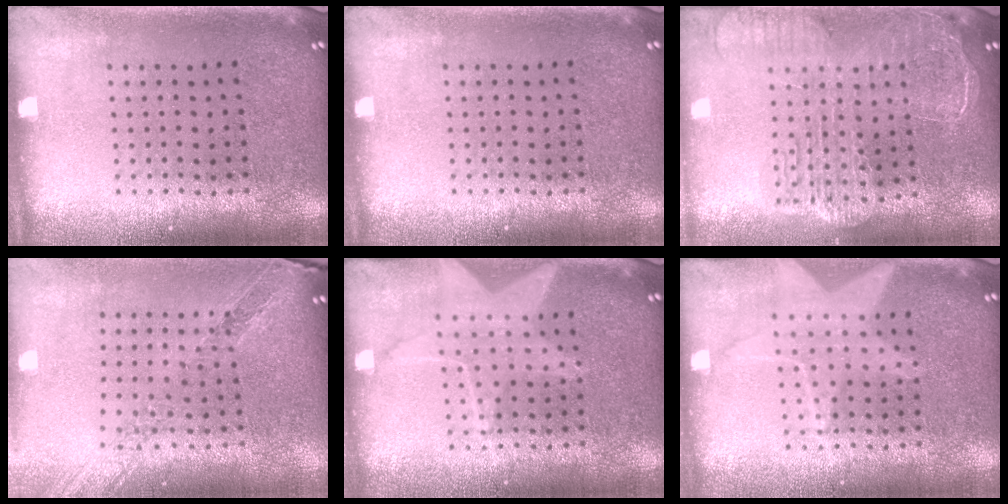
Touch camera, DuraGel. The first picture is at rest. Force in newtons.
{"total": 0.0}
{"total": 2.5, "press": 2.2, "slide": 1.3}
{"total": 1.1, "press": 1.1, "slide": 0.1}
{"total": 1.5, "press": 1.5, "slide": 0.1}
{"total": 0.6, "press": 0.5, "slide": 0.2}